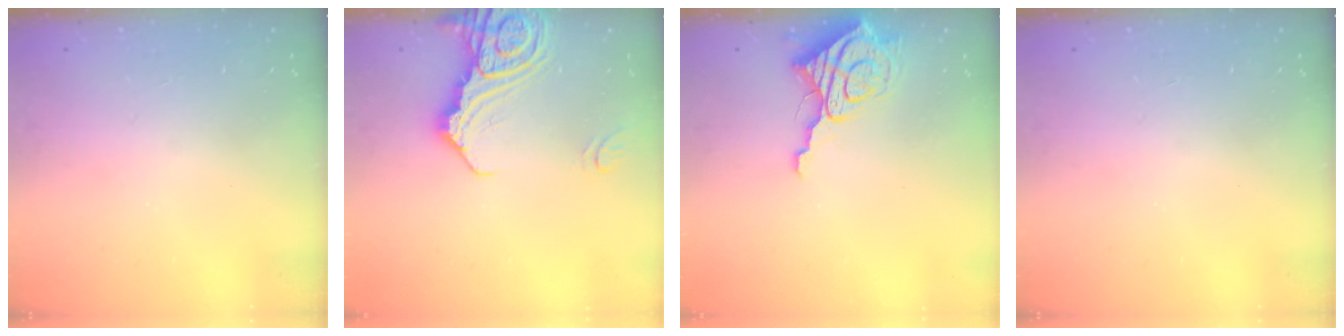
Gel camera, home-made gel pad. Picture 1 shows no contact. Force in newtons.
{"total": 15.8, "press": 15.7, "slide": 2.0}
{"total": 11.7, "press": 11.6, "slide": 1.4}
{"total": 0.0}